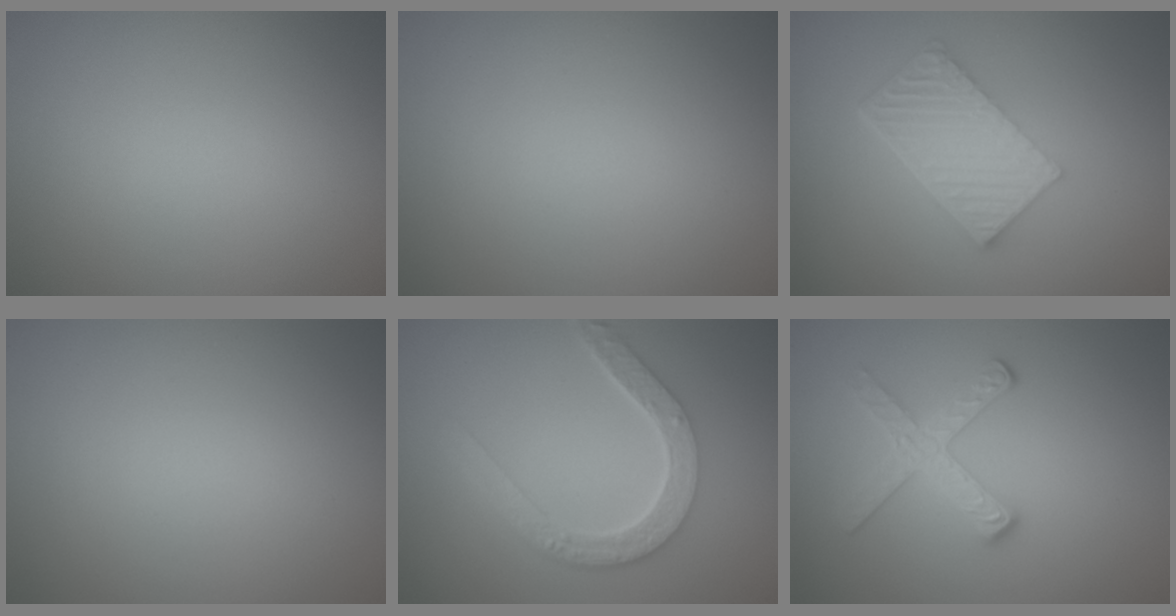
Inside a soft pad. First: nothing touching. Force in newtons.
{"total": 0.0}
{"total": 6.1, "press": 4.1, "slide": 4.4}
{"total": 0.0}
{"total": 4.5, "press": 3.6, "slide": 2.7}
{"total": 2.8, "press": 2.6, "slide": 1.0}